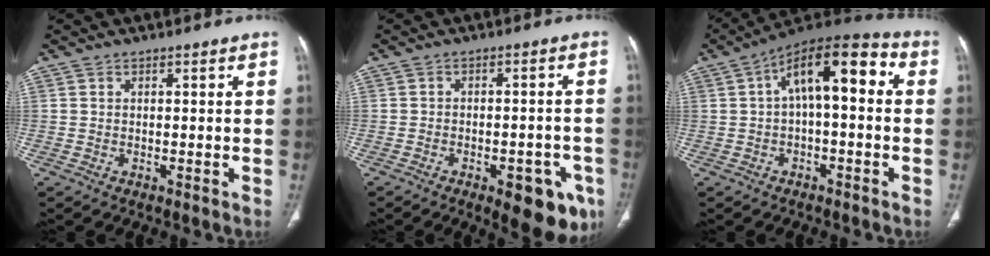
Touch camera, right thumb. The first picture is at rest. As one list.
[{"total": 11.3, "force": [-5.6, 5.0, 8.5], "torque": [-0.074, 0.019, -0.064]}, {"total": 13.6, "force": [1.9, 5.8, 12.1], "torque": [-0.171, 0.044, 0.022]}]